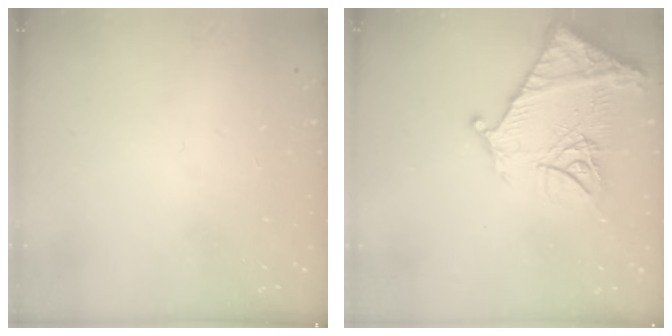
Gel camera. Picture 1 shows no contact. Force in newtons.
{"total": 16.9, "press": 16.8, "slide": 1.5}